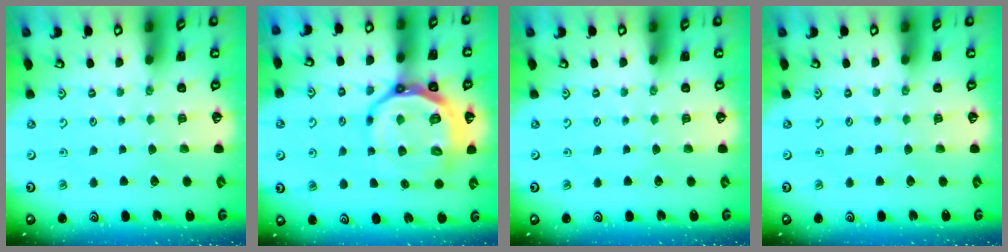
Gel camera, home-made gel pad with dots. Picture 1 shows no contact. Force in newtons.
{"total": 16.4, "press": 15.9, "slide": 3.8}
{"total": 0.0}
{"total": 0.0}